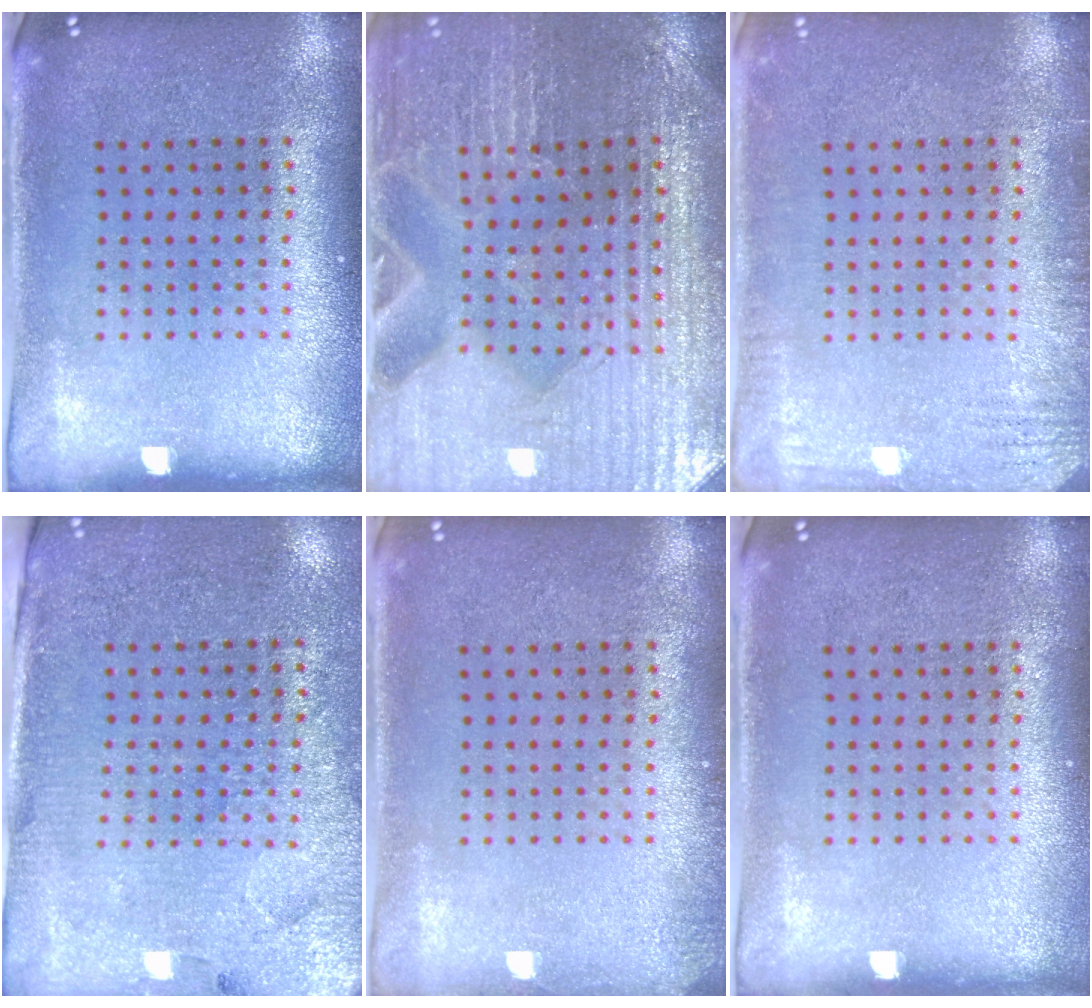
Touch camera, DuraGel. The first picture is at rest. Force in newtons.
{"total": 3.5, "press": 3.5, "slide": 0.3}
{"total": 2.3, "press": 2.2, "slide": 0.4}
{"total": 3.0, "press": 2.9, "slide": 0.8}
{"total": 0.8, "press": 0.8, "slide": 0.1}
{"total": 0.0}